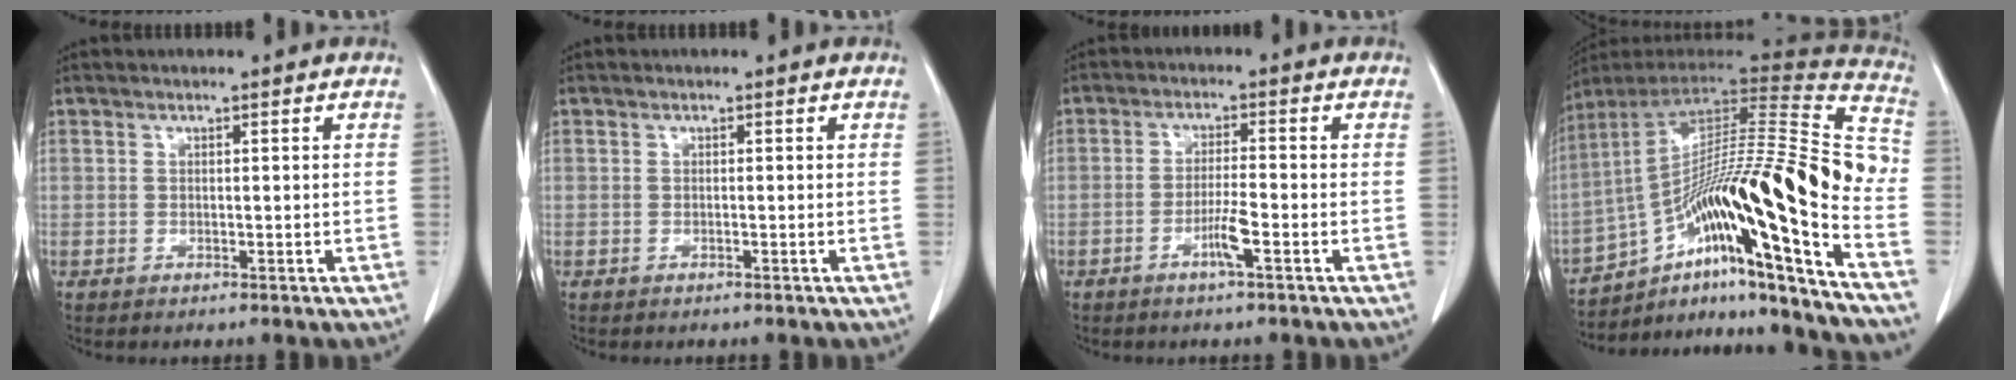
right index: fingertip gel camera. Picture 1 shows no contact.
{"total": 0.0}
{"total": 4.0, "force": [-1.9, -0.2, 3.6], "torque": [-0.075, -0.007, -0.037]}
{"total": 28.4, "force": [-13.2, 1.5, 25.1], "torque": [-0.367, 0.006, -0.221]}